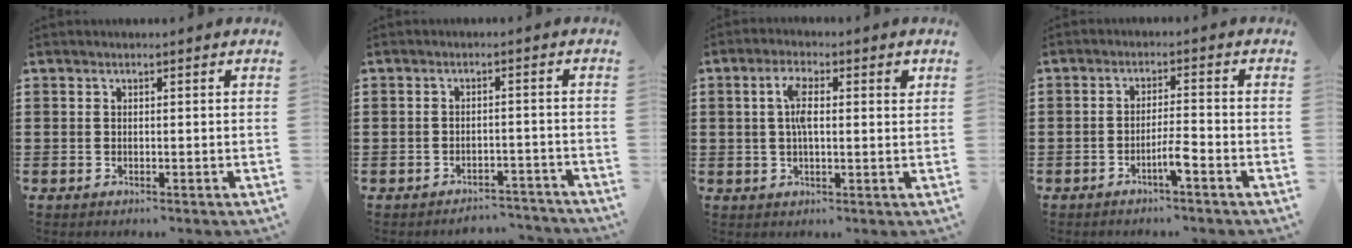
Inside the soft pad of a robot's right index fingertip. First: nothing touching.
{"total": 2.9, "force": [-2.9, 0.4, -0.1], "torque": [-0.005, 0.001, -0.063]}
{"total": 5.1, "force": [0.8, 1.7, 4.7], "torque": [-0.093, 0.009, 0.012]}
{"total": 3.6, "force": [-2.2, 0.2, 2.8], "torque": [-0.057, -0.002, -0.042]}